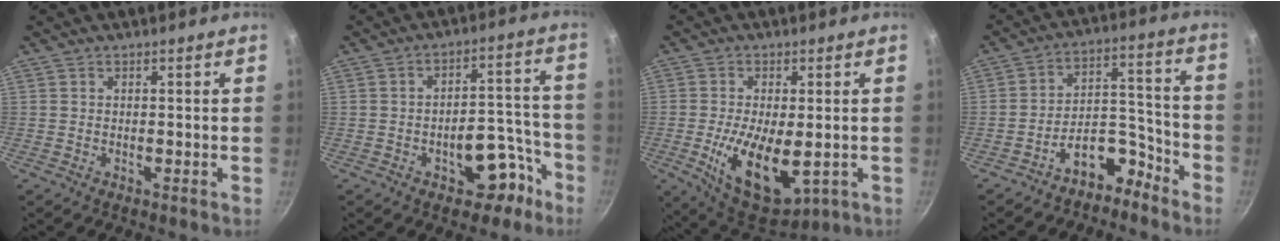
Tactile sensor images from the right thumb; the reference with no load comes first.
{"total": 10.3, "force": [-5.2, 6.0, 6.6], "torque": [-0.032, 0.066, -0.058]}
{"total": 14.0, "force": [-2.5, 6.9, 12.0], "torque": [-0.192, -0.007, -0.026]}
{"total": 9.3, "force": [-7.1, 4.5, 3.9], "torque": [-0.023, 0.104, -0.115]}